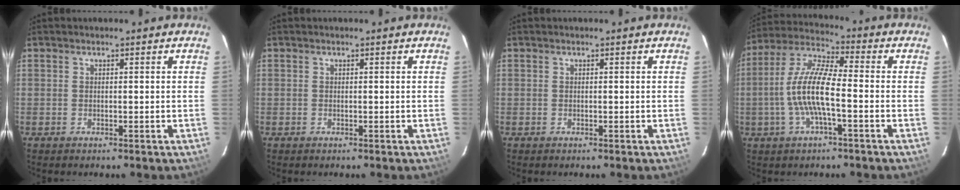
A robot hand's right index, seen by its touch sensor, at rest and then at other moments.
{"total": 0.0}
{"total": 0.0}
{"total": 11.5, "force": [-2.4, 2.4, 10.9], "torque": [-0.228, 0.007, -0.051]}